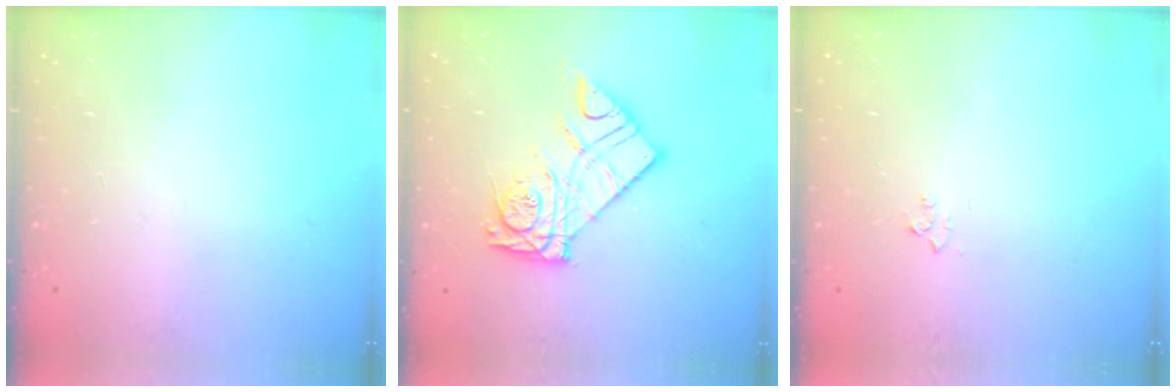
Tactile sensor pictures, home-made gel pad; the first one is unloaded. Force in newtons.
{"total": 14.8, "press": 14.7, "slide": 1.6}
{"total": 2.9, "press": 2.8, "slide": 0.4}